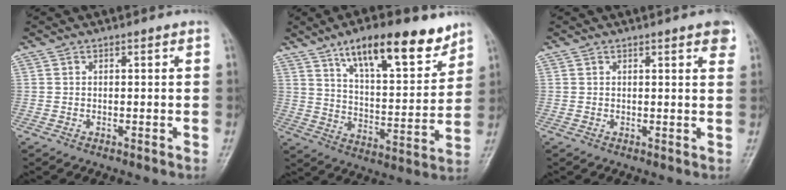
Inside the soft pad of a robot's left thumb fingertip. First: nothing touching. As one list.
[{"total": 17.3, "force": [11.3, 5.8, 11.7], "torque": [-0.147, -0.058, 0.187]}, {"total": 3.3, "force": [2.0, 0.6, 2.5], "torque": [-0.023, -0.004, 0.021]}]